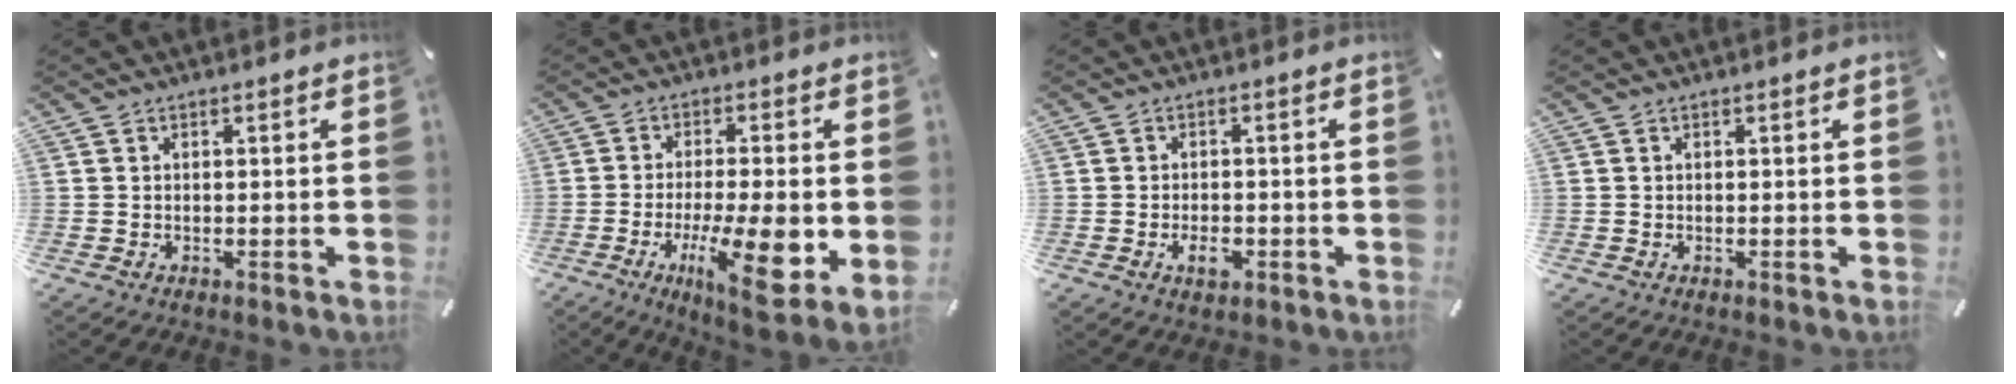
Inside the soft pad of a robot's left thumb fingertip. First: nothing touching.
{"total": 15.6, "force": [-3.7, 3.8, 14.7], "torque": [-0.238, -0.012, -0.049]}
{"total": 3.8, "force": [-1.6, 2.3, 2.6], "torque": [-0.050, 0.005, -0.028]}
{"total": 0.0}